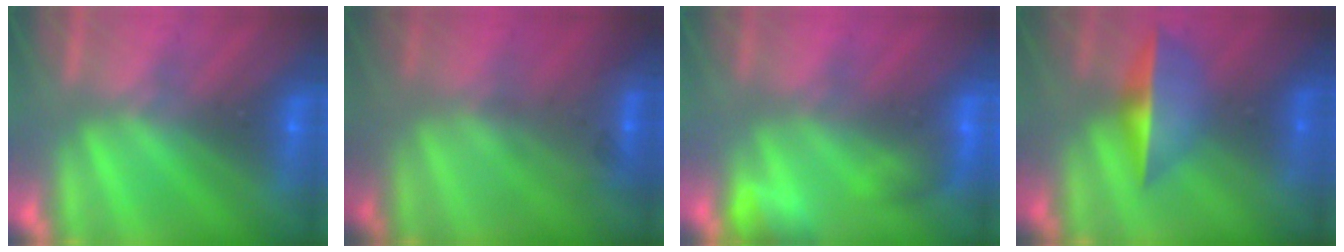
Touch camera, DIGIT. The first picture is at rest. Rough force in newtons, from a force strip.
{"total": 2.2}
{"total": 4.8}
{"total": 1.7}